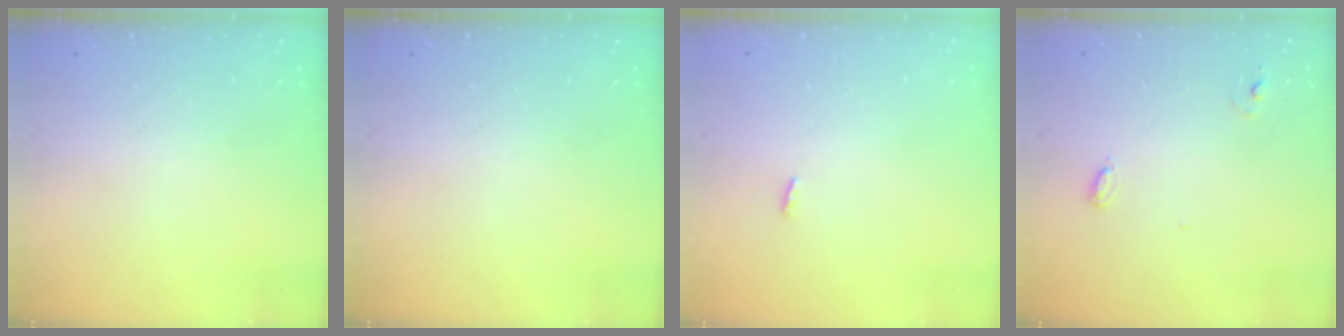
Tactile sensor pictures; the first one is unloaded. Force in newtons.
{"total": 0.0}
{"total": 2.3, "press": 2.1, "slide": 0.8}
{"total": 5.0, "press": 5.0, "slide": 0.4}